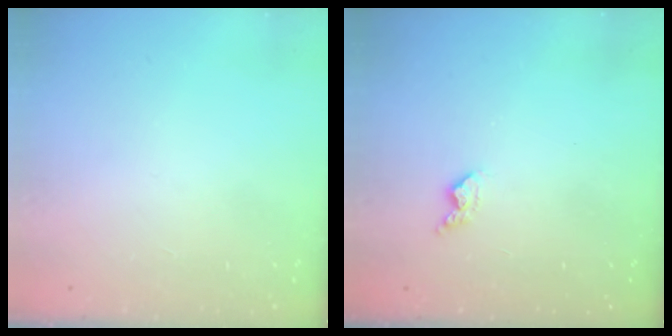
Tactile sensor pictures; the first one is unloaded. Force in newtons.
{"total": 4.4, "press": 4.4, "slide": 0.8}